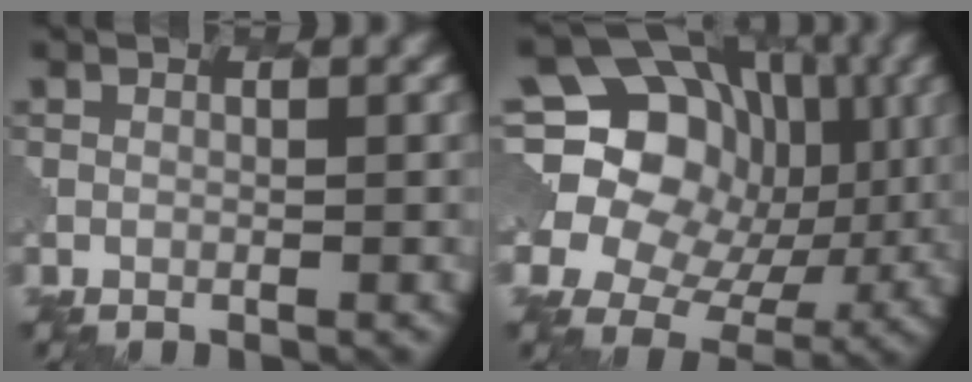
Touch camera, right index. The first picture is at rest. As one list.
[{"total": 17.7, "force": [4.0, 15.0, 8.5], "torque": [-0.182, 0.039, 0.058]}]